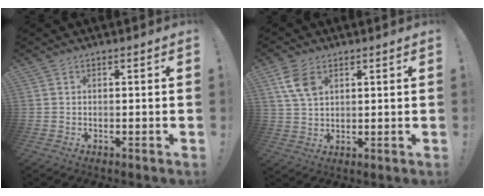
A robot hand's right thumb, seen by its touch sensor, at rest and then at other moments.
{"total": 7.9, "force": [3.4, 5.1, 5.0], "torque": [-0.091, -0.006, 0.069]}